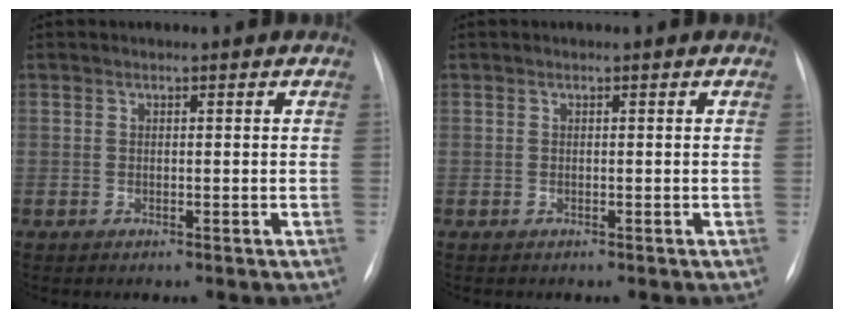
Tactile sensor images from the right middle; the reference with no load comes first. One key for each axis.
{"total": 0.0}